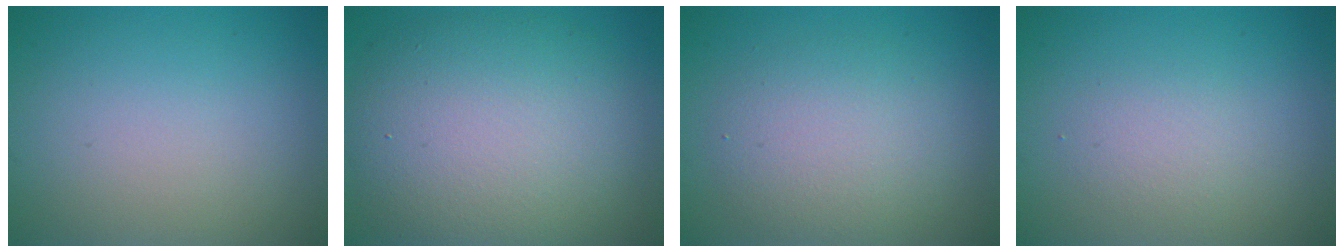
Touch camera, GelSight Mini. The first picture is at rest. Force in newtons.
{"total": 10.5, "press": 10.5, "slide": 0.5}
{"total": 4.2, "press": 4.2, "slide": 0.3}
{"total": 1.6, "press": 1.6, "slide": 0.1}